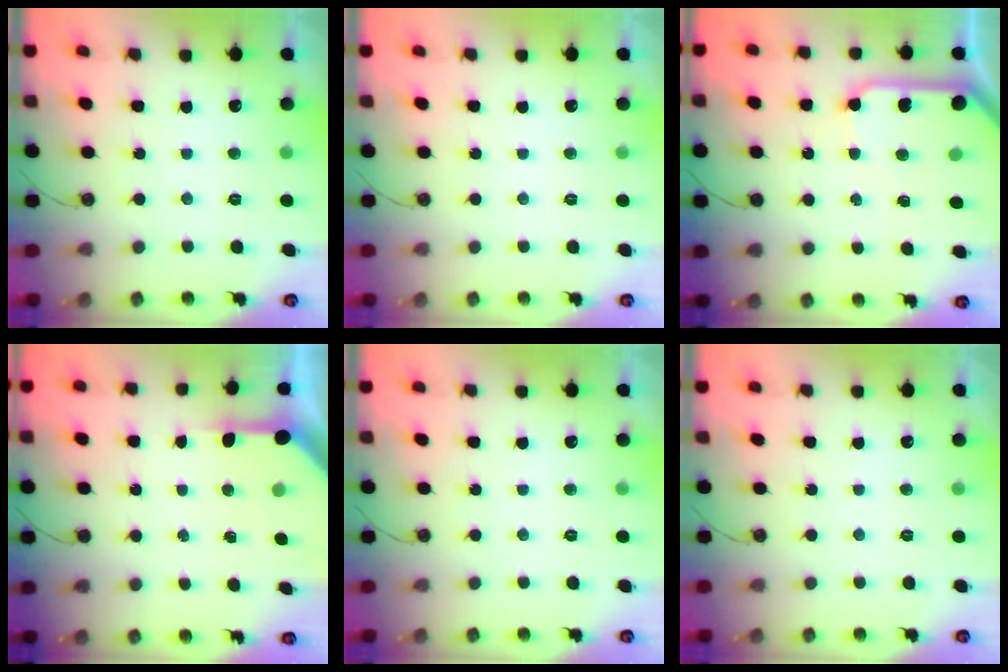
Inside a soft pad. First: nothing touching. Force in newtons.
{"total": 0.0}
{"total": 11.0, "press": 10.9, "slide": 1.5}
{"total": 6.0, "press": 6.0, "slide": 0.5}
{"total": 0.0}
{"total": 0.0}